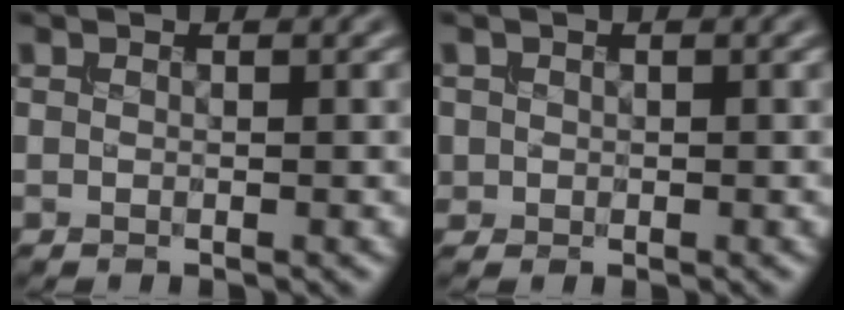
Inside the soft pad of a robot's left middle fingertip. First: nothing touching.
{"total": 0.6, "force": [-0.1, 0.6, -0.1], "torque": [0.001, -0.003, 0.004]}